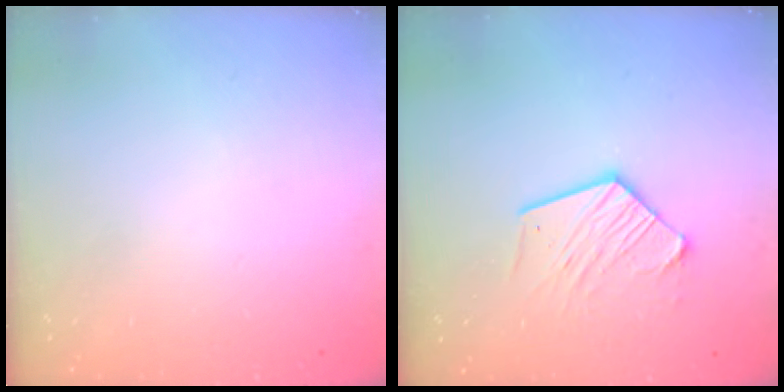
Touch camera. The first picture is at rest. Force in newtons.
{"total": 11.0, "press": 10.9, "slide": 1.1}